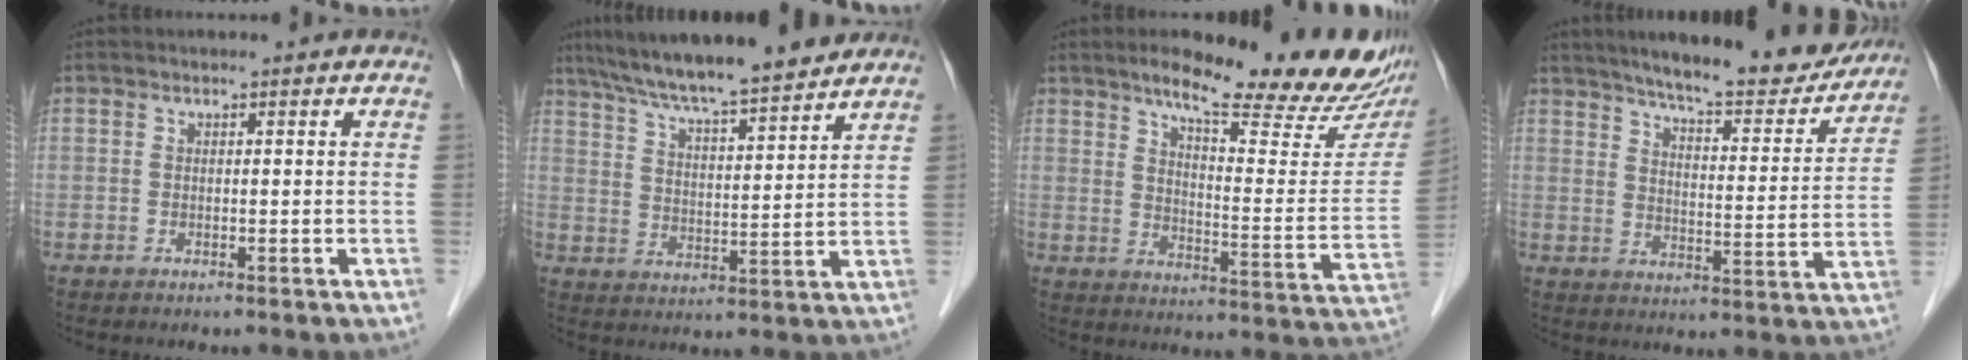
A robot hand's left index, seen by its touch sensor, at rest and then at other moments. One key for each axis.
{"total": 15.9, "fx": 13.6, "fy": 1.2, "fz": 8.1, "tx": -0.133, "ty": 0.021, "tz": 0.217}
{"total": 21.9, "fx": 17.7, "fy": 3.9, "fz": 12.2, "tx": -0.160, "ty": -0.030, "tz": 0.226}
{"total": 18.1, "fx": 15.9, "fy": 2.9, "fz": 8.0, "tx": -0.111, "ty": -0.015, "tz": 0.213}